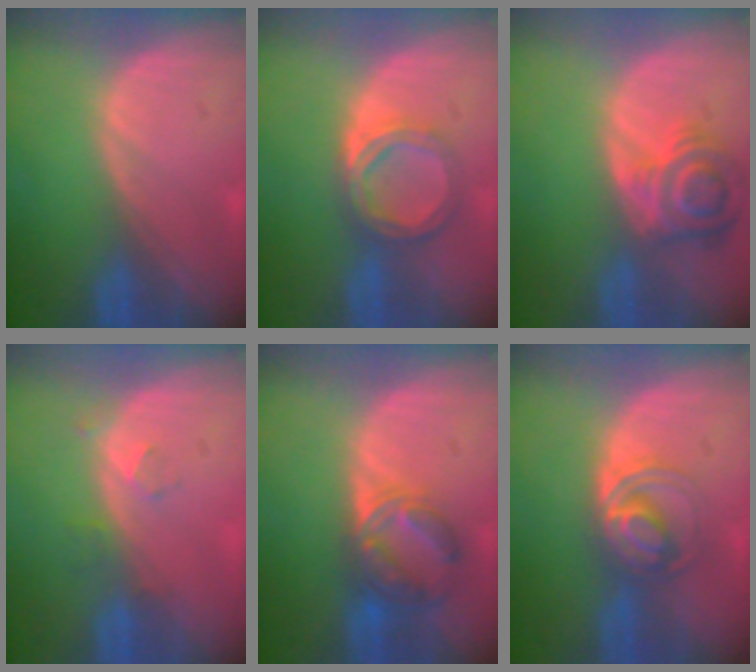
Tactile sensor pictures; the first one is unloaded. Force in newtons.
{"total": 5.1, "press": 5.0, "slide": 0.7}
{"total": 6.7, "press": 6.5, "slide": 1.6}
{"total": 2.7, "press": 2.3, "slide": 1.5}
{"total": 6.8, "press": 6.3, "slide": 2.4}
{"total": 5.9, "press": 5.5, "slide": 2.1}